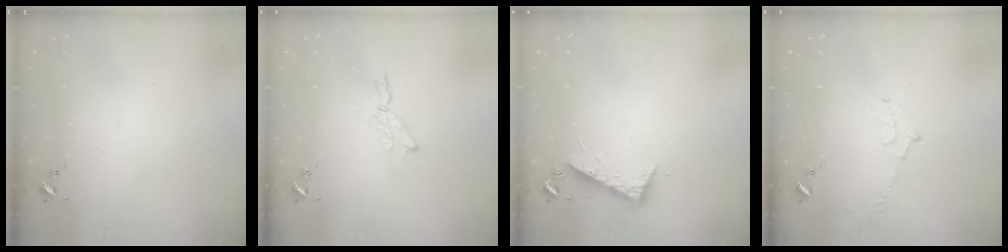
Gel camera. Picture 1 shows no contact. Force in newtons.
{"total": 3.9, "press": 3.8, "slide": 0.4}
{"total": 7.7, "press": 7.6, "slide": 0.6}
{"total": 5.7, "press": 5.7, "slide": 0.6}